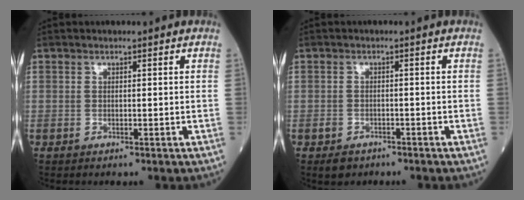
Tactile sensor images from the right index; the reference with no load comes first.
{"total": 2.0, "force": [-1.3, 1.4, 0.5], "torque": [-0.012, 0.003, -0.016]}